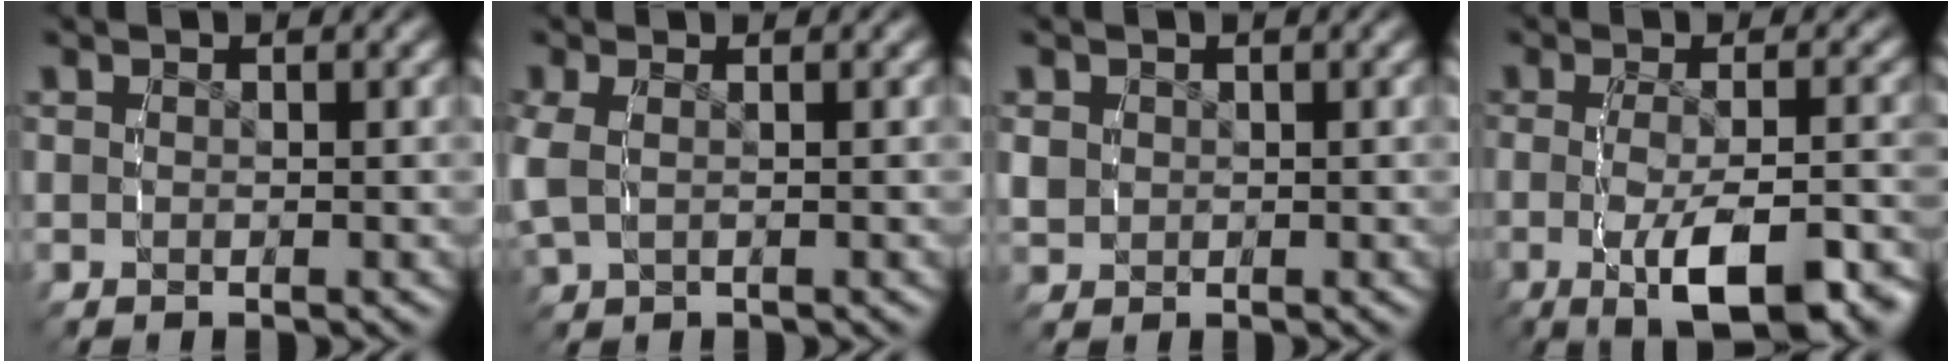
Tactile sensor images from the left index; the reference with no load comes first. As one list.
[{"total": 1.9, "force": [0.4, 1.0, 1.5], "torque": [-0.052, -0.003, 0.017]}, {"total": 1.6, "force": [0.2, 1.5, 0.7], "torque": [-0.026, -0.007, 0.012]}, {"total": 8.4, "force": [-4.0, 2.9, 6.7], "torque": [-0.122, -0.025, -0.046]}]